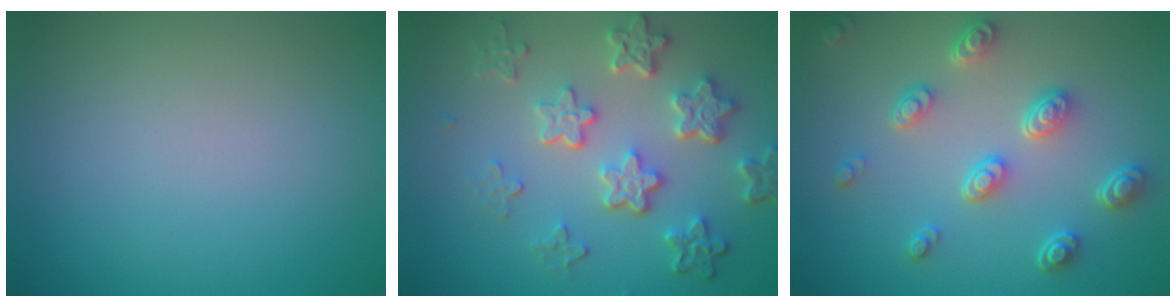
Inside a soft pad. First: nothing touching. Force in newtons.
{"total": 5.9, "press": 4.4, "slide": 3.9}
{"total": 4.5, "press": 3.5, "slide": 2.9}